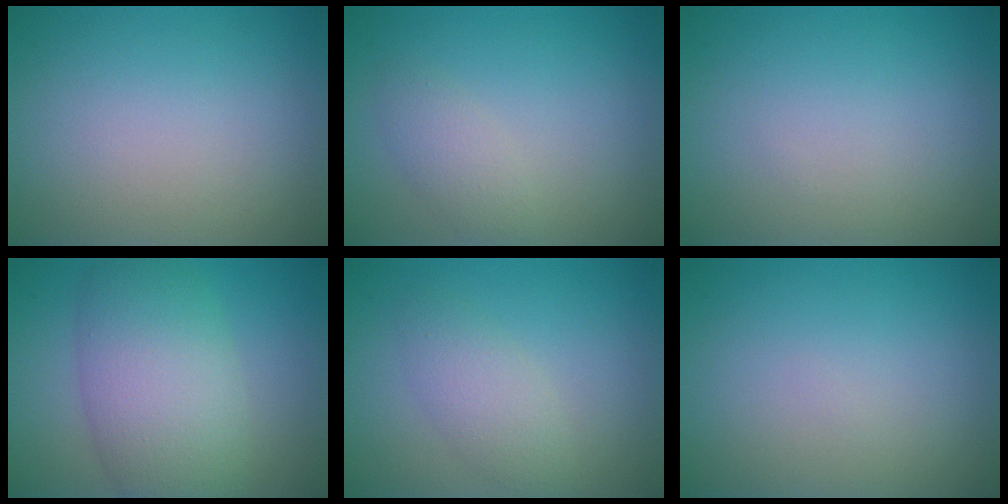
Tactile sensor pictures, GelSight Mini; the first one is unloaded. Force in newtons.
{"total": 1.9, "press": 1.9, "slide": 0.1}
{"total": 0.0}
{"total": 8.1, "press": 8.1, "slide": 0.3}
{"total": 2.7, "press": 2.6, "slide": 0.1}
{"total": 0.0}